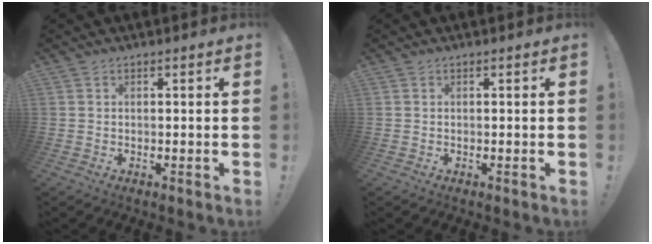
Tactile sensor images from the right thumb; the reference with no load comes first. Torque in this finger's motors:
{"motor_torque": [-0.08, -0.08, 0.00, 0.00, 0.00]}